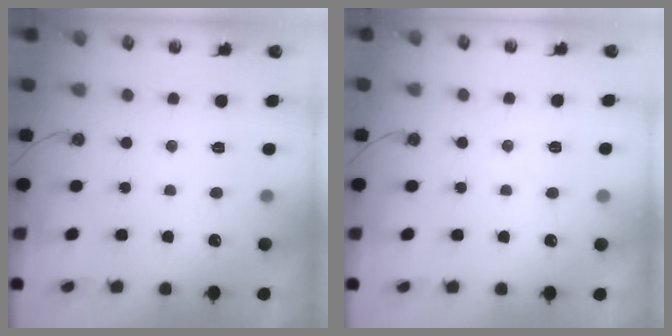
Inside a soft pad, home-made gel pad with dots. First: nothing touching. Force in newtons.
{"total": 4.4, "press": 4.4, "slide": 0.6}